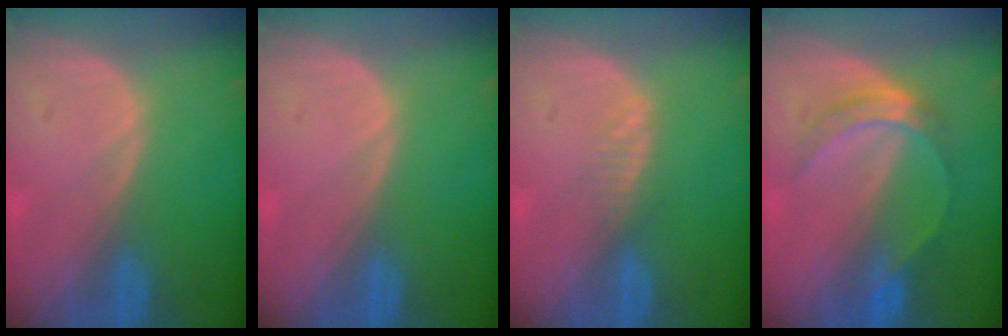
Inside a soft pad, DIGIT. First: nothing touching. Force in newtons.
{"total": 0.0}
{"total": 1.6, "press": 1.6, "slide": 0.1}
{"total": 5.0, "press": 4.8, "slide": 1.5}